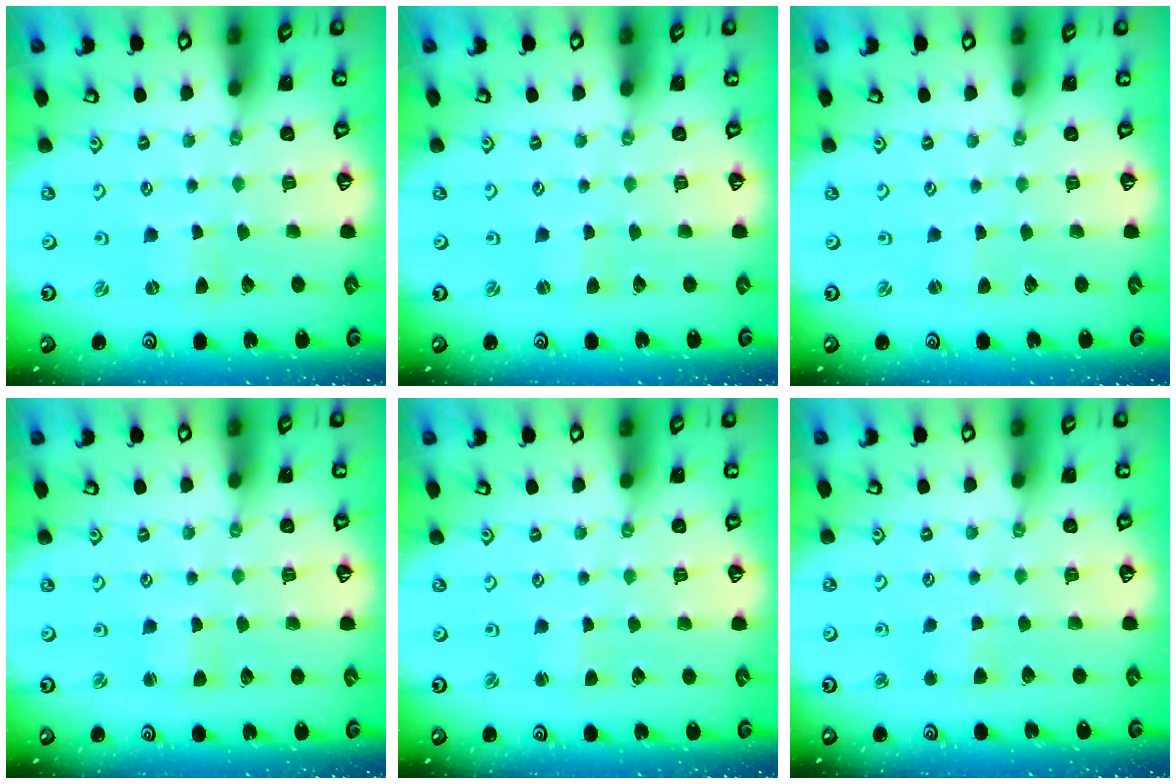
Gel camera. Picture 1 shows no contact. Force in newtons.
{"total": 1.0, "press": 1.0, "slide": 0.3}
{"total": 0.0}
{"total": 2.1, "press": 2.1, "slide": 0.3}
{"total": 1.9, "press": 1.8, "slide": 0.3}
{"total": 2.8, "press": 2.7, "slide": 0.5}